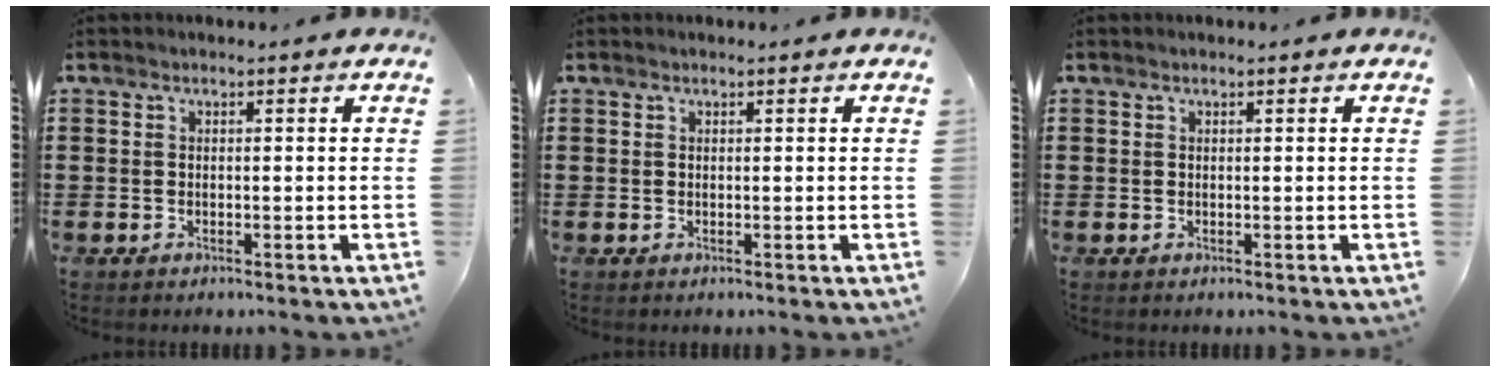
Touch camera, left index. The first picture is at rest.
{"total": 0.0}
{"total": 0.0}